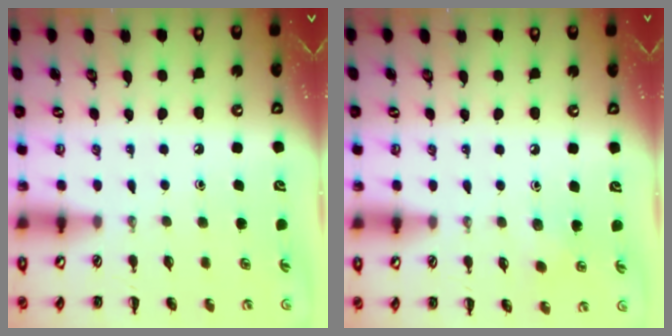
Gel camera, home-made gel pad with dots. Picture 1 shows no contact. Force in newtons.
{"total": 6.2, "press": 5.9, "slide": 1.8}